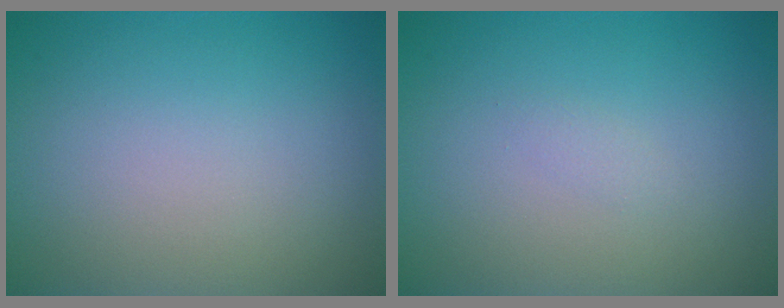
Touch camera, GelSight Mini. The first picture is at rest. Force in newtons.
{"total": 0.6, "press": 0.6, "slide": 0.0}